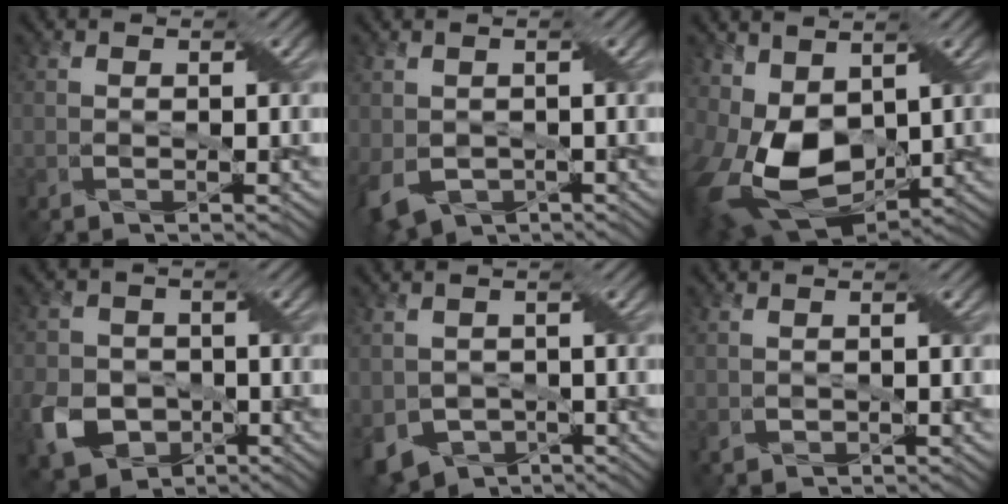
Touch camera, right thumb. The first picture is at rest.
{"total": 5.1, "force": [-1.6, 3.8, 3.0], "torque": [-0.081, -0.015, -0.026]}
{"total": 14.1, "force": [0.4, 9.3, 10.5], "torque": [-0.253, -0.029, 0.015]}
{"total": 7.8, "force": [-2.9, 6.2, 3.7], "torque": [-0.097, -0.019, -0.064]}
{"total": 6.2, "force": [-2.5, 4.7, 3.2], "torque": [-0.081, -0.020, -0.044]}
{"total": 1.1, "force": [-0.3, 0.7, 0.8], "torque": [-0.020, -0.002, 0.000]}